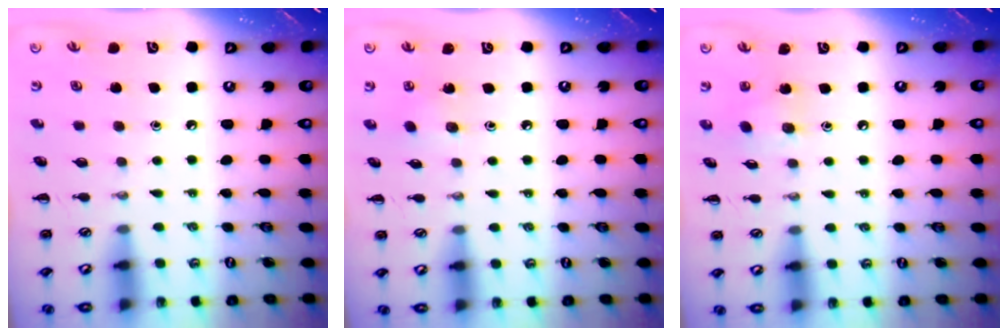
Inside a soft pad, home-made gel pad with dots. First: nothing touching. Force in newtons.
{"total": 2.8, "press": 2.7, "slide": 0.8}
{"total": 6.7, "press": 6.5, "slide": 1.5}